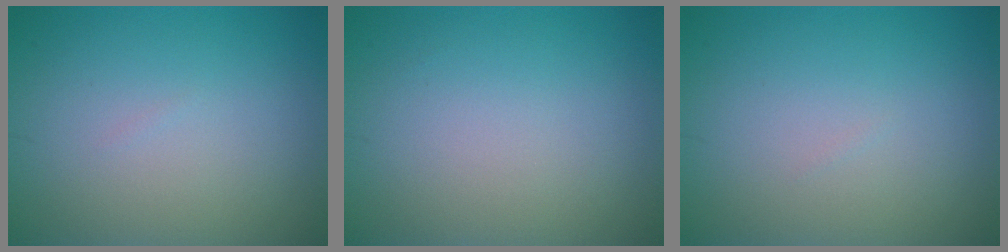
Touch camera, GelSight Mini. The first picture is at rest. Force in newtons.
{"total": 0.0}
{"total": 0.0}